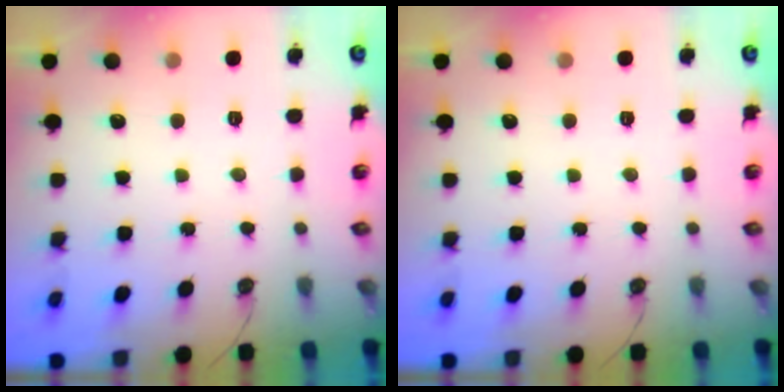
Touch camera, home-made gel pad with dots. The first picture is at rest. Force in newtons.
{"total": 0.0}